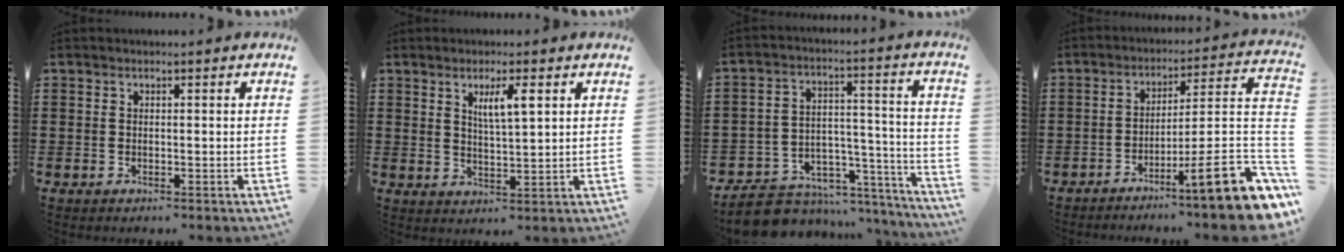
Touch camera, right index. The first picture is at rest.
{"total": 4.1, "force": [1.8, 0.8, 3.6], "torque": [-0.065, 0.003, 0.027]}
{"total": 6.6, "force": [-5.5, 3.4, 1.3], "torque": [-0.033, 0.009, -0.102]}
{"total": 13.1, "force": [-6.3, 1.9, 11.4], "torque": [-0.167, -0.001, -0.108]}